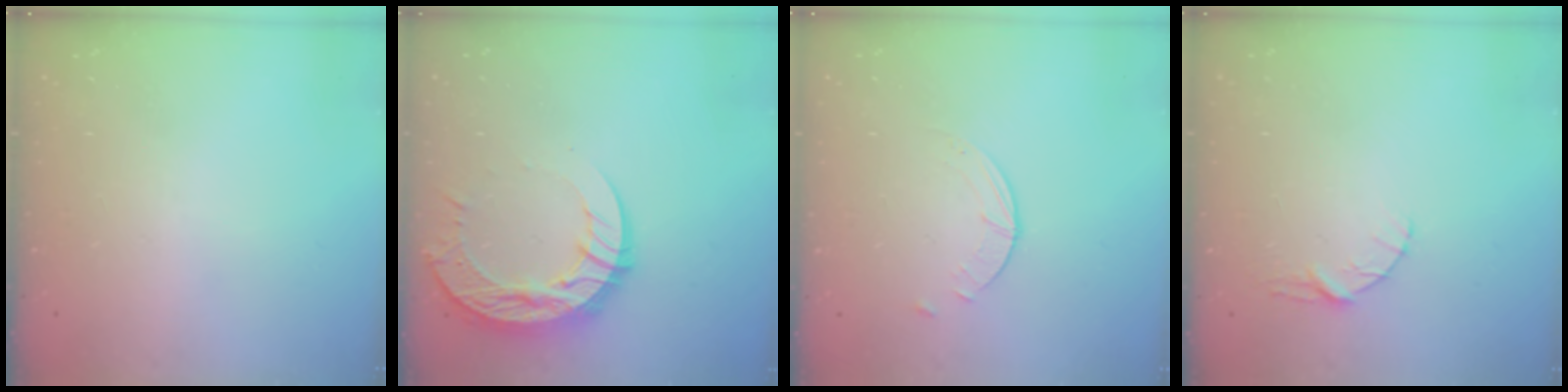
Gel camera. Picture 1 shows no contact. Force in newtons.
{"total": 14.0, "press": 14.0, "slide": 1.3}
{"total": 0.9, "press": 0.9, "slide": 0.1}
{"total": 3.4, "press": 3.3, "slide": 0.5}